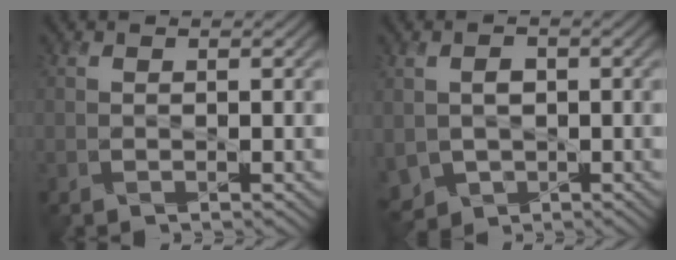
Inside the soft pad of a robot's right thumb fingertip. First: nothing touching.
{"total": 3.7, "force": [-0.4, 3.1, 1.9], "torque": [-0.053, -0.005, -0.005]}